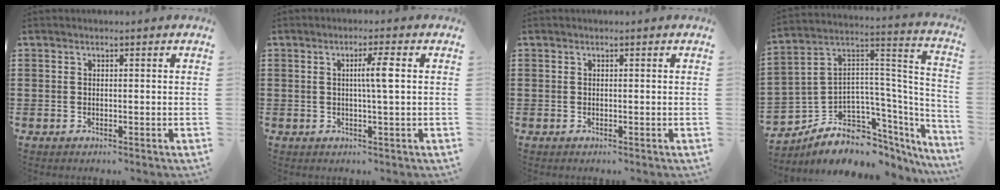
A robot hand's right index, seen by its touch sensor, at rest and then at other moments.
{"total": 3.8, "force": [0.4, -0.1, 3.8], "torque": [-0.071, -0.002, 0.001]}
{"total": 0.0}
{"total": 7.1, "force": [-4.8, 4.5, 2.5], "torque": [-0.059, -0.016, -0.086]}